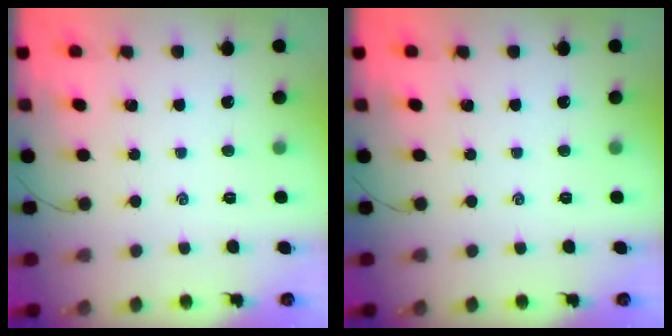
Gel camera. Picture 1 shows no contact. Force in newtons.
{"total": 0.0}